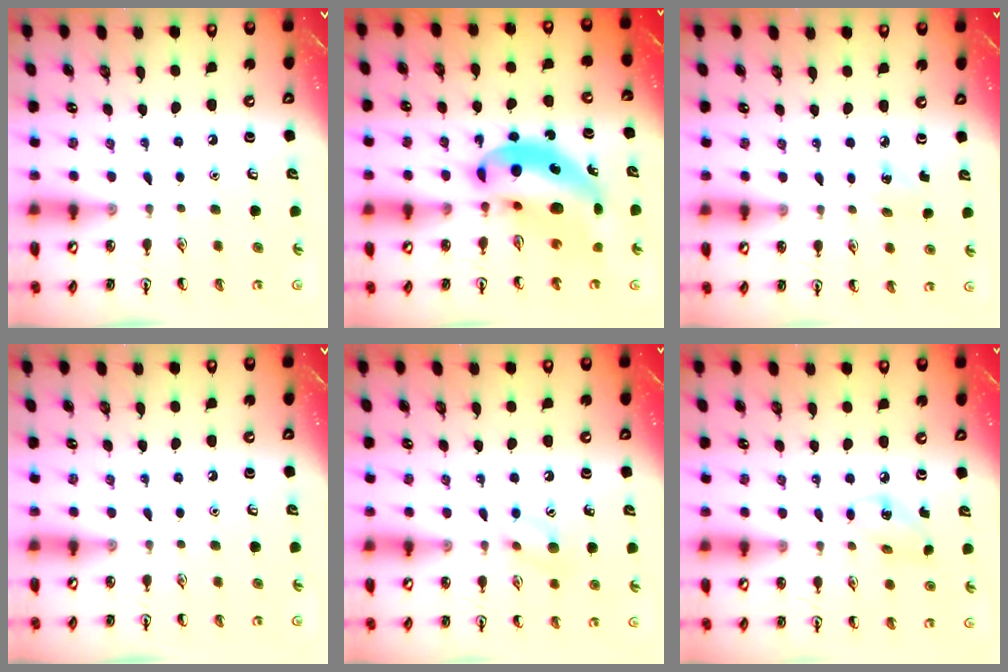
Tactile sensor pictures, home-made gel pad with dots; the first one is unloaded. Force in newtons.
{"total": 13.6, "press": 12.9, "slide": 4.2}
{"total": 2.8, "press": 2.6, "slide": 1.0}
{"total": 0.0}
{"total": 7.7, "press": 7.6, "slide": 1.0}
{"total": 4.4, "press": 4.3, "slide": 0.9}